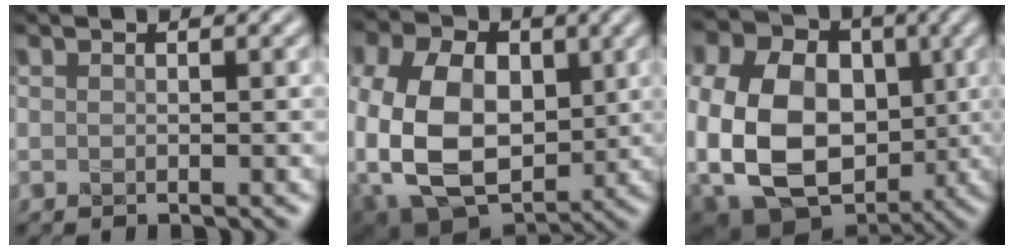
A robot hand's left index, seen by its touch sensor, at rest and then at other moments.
{"total": 11.7, "force": [-0.5, 8.5, 8.0], "torque": [-0.183, -0.005, -0.016]}
{"total": 18.4, "force": [-1.1, 15.2, 10.4], "torque": [-0.245, -0.015, -0.032]}